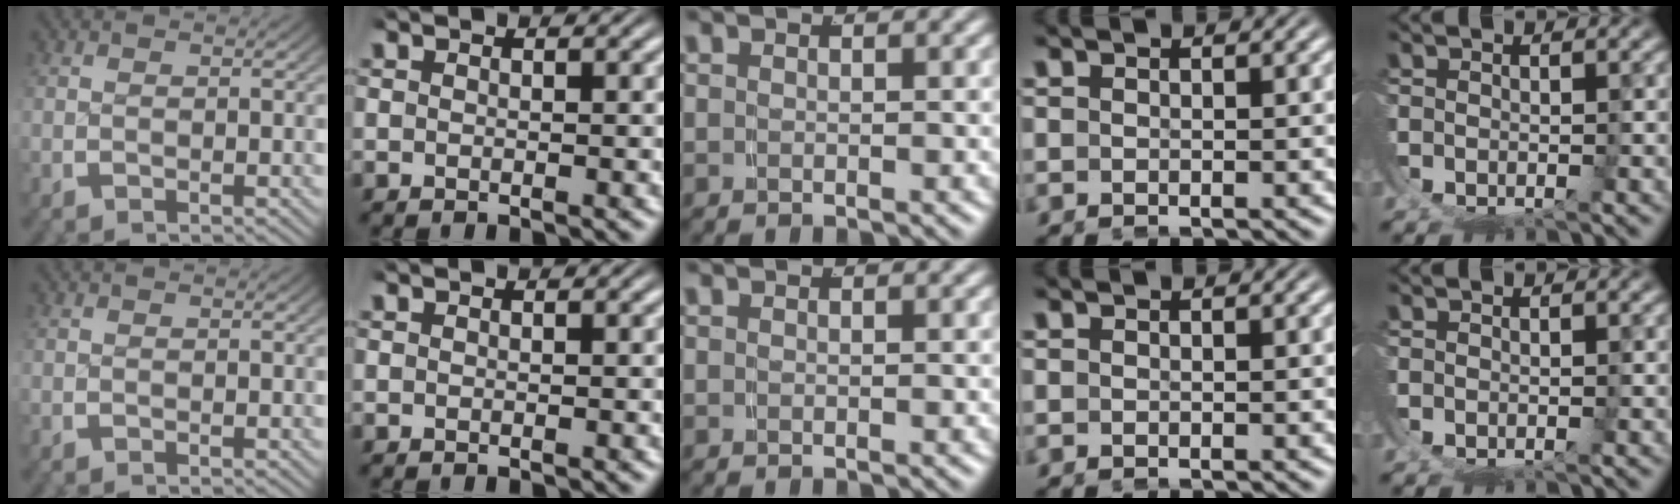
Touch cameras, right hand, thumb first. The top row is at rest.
{}